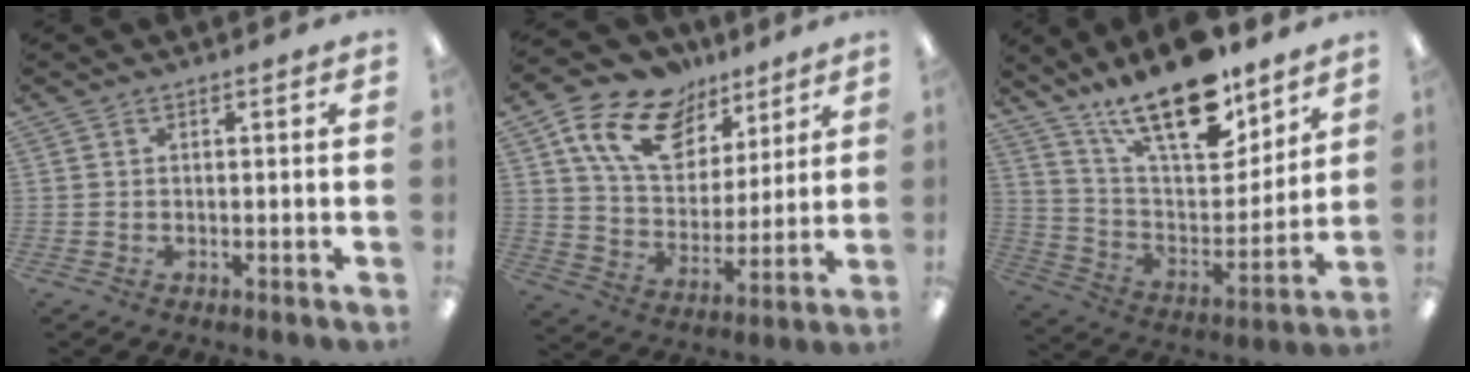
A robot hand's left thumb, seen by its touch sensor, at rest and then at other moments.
{"total": 16.4, "force": [9.8, 10.6, 7.9], "torque": [-0.143, -0.040, 0.184]}
{"total": 21.2, "force": [15.6, 7.7, 12.2], "torque": [-0.206, -0.103, 0.269]}